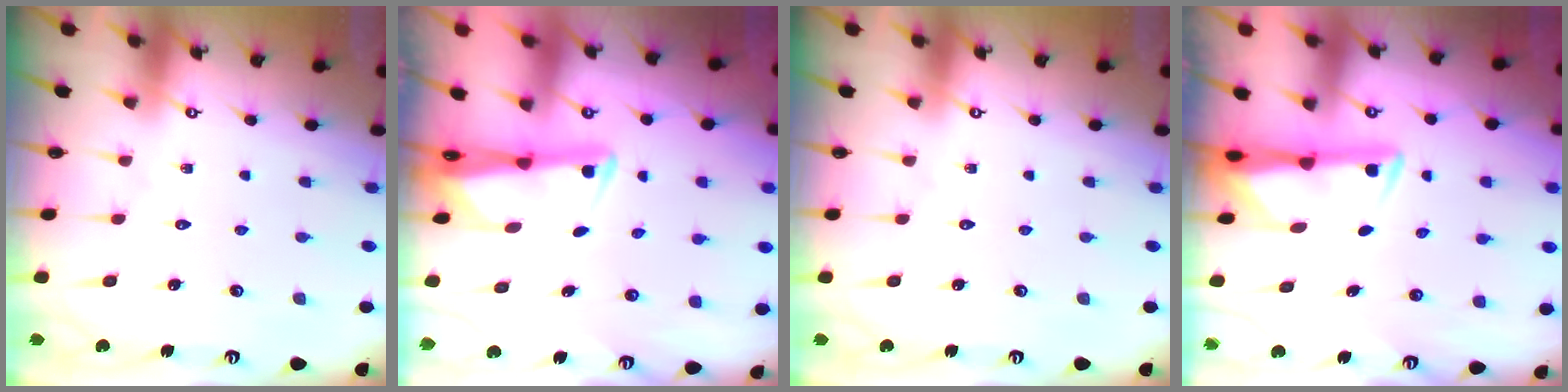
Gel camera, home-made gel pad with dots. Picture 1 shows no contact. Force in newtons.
{"total": 2.6, "press": 2.6, "slide": 0.5}
{"total": 0.0}
{"total": 2.9, "press": 2.9, "slide": 0.5}